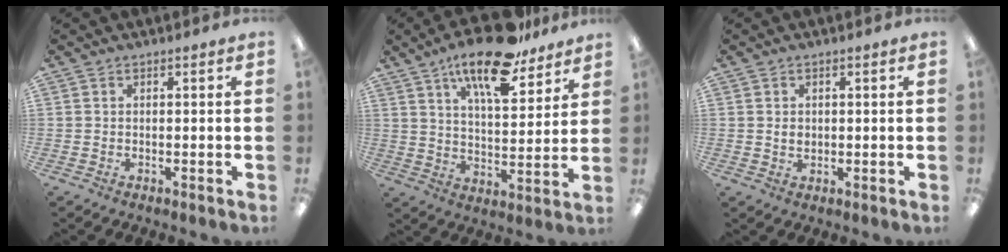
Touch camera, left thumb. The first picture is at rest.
{"total": 16.2, "force": [12.1, 5.2, 9.5], "torque": [-0.153, -0.066, 0.201]}
{"total": 1.6, "force": [0.4, 1.3, 0.7], "torque": [-0.017, 0.004, 0.007]}